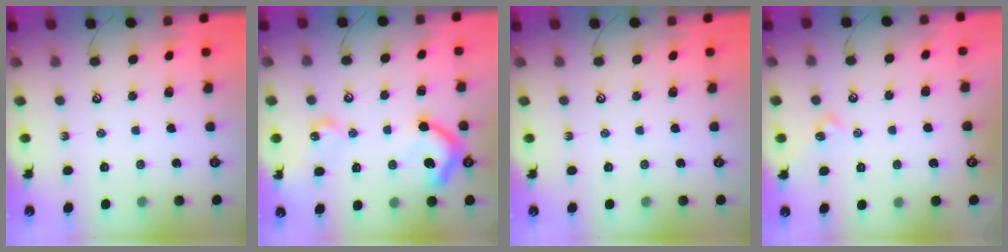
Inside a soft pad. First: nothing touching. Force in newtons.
{"total": 13.4, "press": 13.3, "slide": 1.1}
{"total": 0.0}
{"total": 2.6, "press": 2.6, "slide": 0.6}